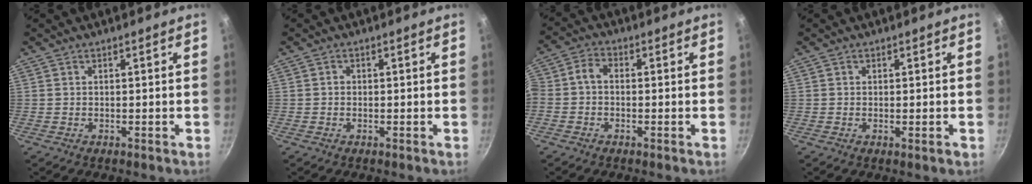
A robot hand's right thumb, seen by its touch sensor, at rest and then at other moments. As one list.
[{"total": 0.8, "force": [-0.3, 0.7, 0.2], "torque": [-0.002, 0.002, -0.005]}, {"total": 4.0, "force": [-1.3, 2.6, 2.8], "torque": [-0.064, 0.027, -0.038]}, {"total": 1.4, "force": [-0.3, 0.2, 1.3], "torque": [-0.021, -0.002, -0.006]}]